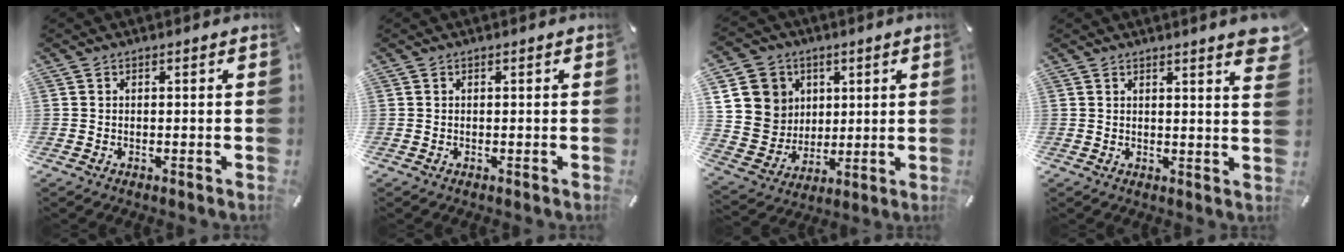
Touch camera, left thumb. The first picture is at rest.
{"total": 0.0}
{"total": 12.1, "force": [3.4, 11.4, 2.5], "torque": [-0.049, -0.015, 0.074]}
{"total": 4.2, "force": [2.9, 0.3, 3.0], "torque": [-0.049, -0.016, 0.049]}